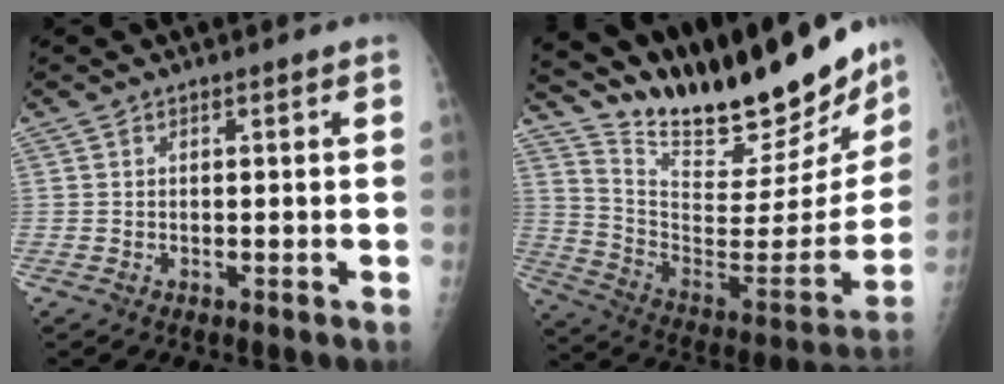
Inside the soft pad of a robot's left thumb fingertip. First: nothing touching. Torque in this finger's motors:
{"motor_torque": [0.50, 0.04, 0.57, -1.95, 0.11]}